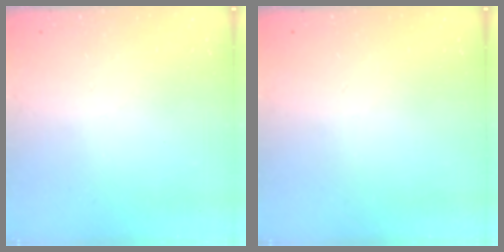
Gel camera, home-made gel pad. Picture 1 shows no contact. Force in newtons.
{"total": 0.0}